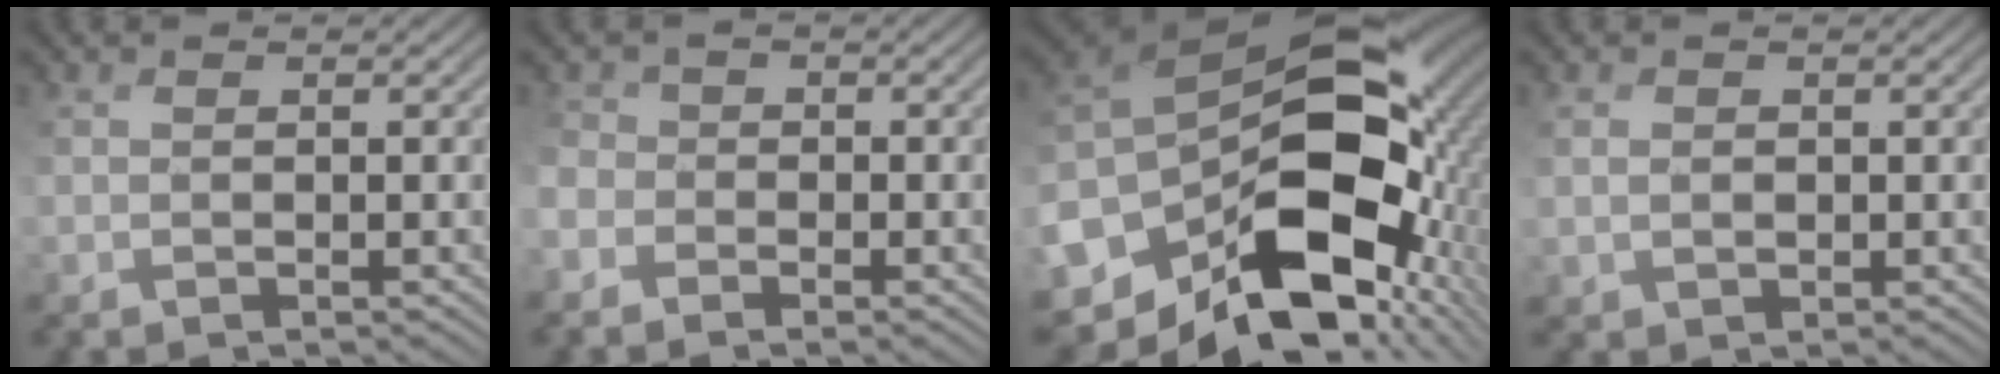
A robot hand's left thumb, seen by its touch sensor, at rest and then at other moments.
{"total": 4.2, "force": [-2.5, 3.2, 1.3], "torque": [-0.038, -0.007, -0.046]}
{"total": 17.8, "force": [-5.2, 12.1, 12.0], "torque": [-0.248, -0.031, -0.079]}
{"total": 1.1, "force": [0.8, 0.6, -0.3], "torque": [0.009, 0.004, 0.018]}